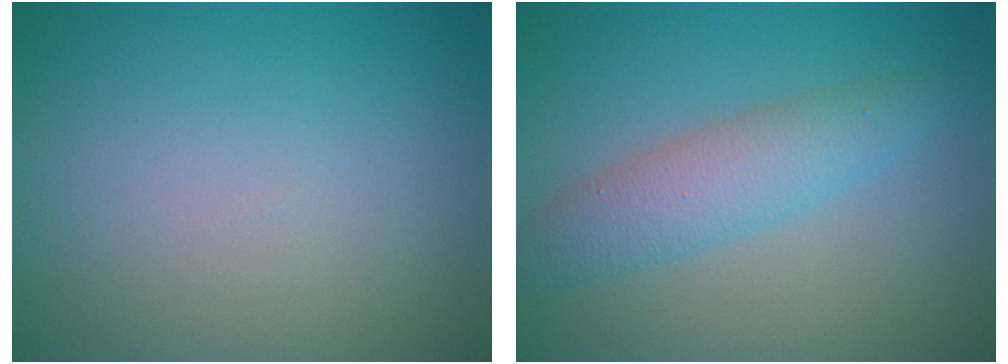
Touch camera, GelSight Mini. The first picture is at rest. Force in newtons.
{"total": 3.7, "press": 3.7, "slide": 0.1}